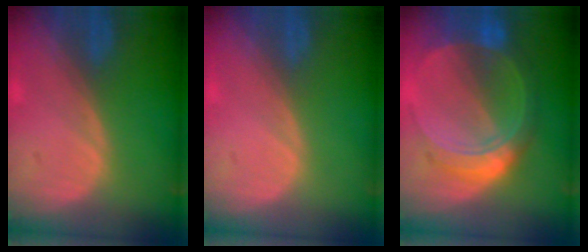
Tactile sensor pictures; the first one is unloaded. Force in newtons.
{"total": 0.0}
{"total": 8.5, "press": 8.5, "slide": 0.6}